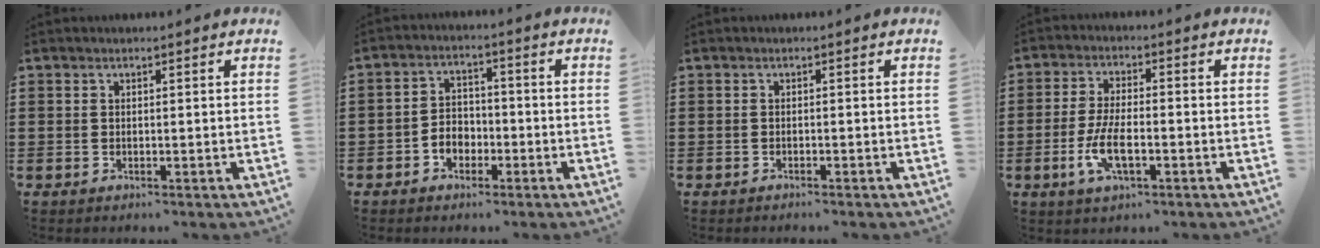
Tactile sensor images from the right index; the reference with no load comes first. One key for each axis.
{"total": 3.7, "fx": -2.0, "fy": 2.8, "fz": 1.5, "tx": -0.034, "ty": 0.008, "tz": -0.041}
{"total": 0.6, "fx": -0.5, "fy": -0.1, "fz": 0.1, "tx": -0.004, "ty": -0.004, "tz": -0.010}
{"total": 6.5, "fx": -2.1, "fy": 2.3, "fz": 5.7, "tx": -0.128, "ty": -0.008, "tz": -0.044}